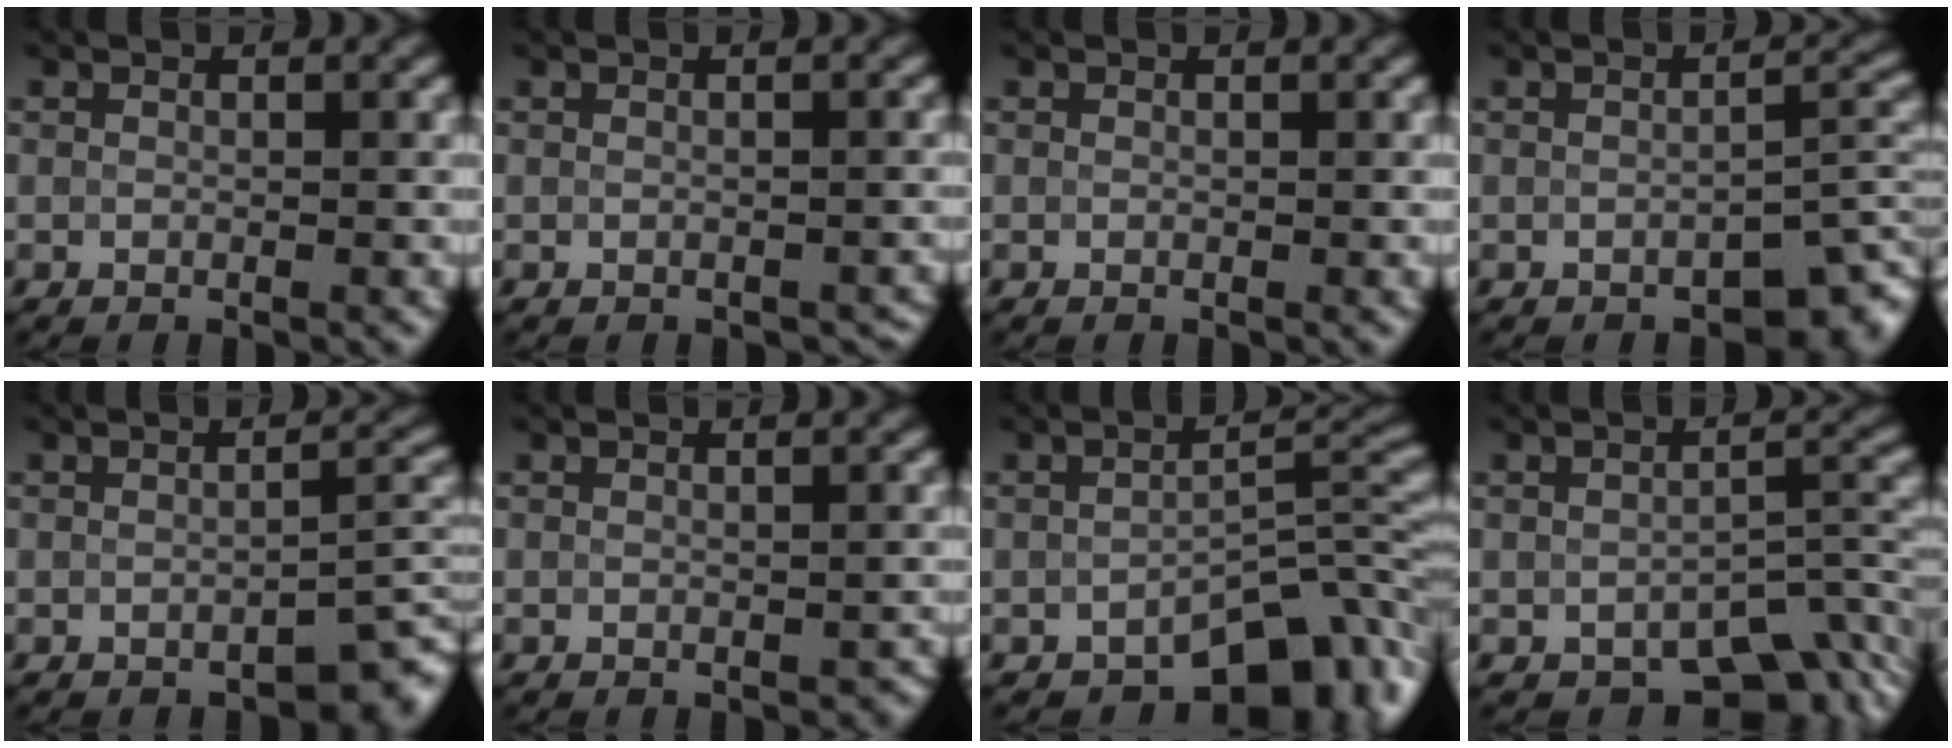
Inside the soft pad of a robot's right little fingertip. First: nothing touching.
{"total": 1.5, "force": [-1.0, 1.0, 0.6], "torque": [0.001, -0.001, -0.007]}
{"total": 0.0}
{"total": 4.2, "force": [-2.5, 2.0, 2.7], "torque": [-0.019, 0.003, -0.037]}
{"total": 3.4, "force": [-2.3, 1.4, 2.0], "torque": [-0.012, 0.004, -0.033]}
{"total": 1.3, "force": [-0.7, 0.9, 0.7], "torque": [-0.005, -0.001, -0.007]}
{"total": 8.4, "force": [-5.6, 4.0, 4.9], "torque": [-0.037, -0.007, -0.091]}
{"total": 6.9, "force": [-4.8, 3.3, 3.8], "torque": [-0.025, -0.013, -0.069]}